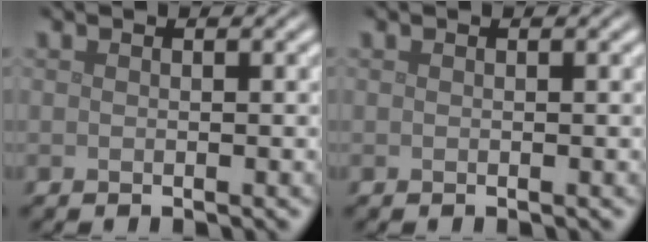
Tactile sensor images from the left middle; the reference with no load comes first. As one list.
[{"total": 0.0}]